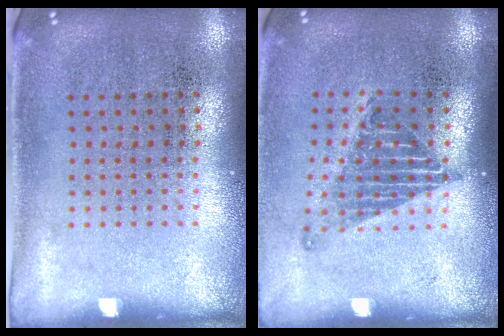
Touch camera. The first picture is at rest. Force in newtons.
{"total": 1.3, "press": 1.1, "slide": 0.8}